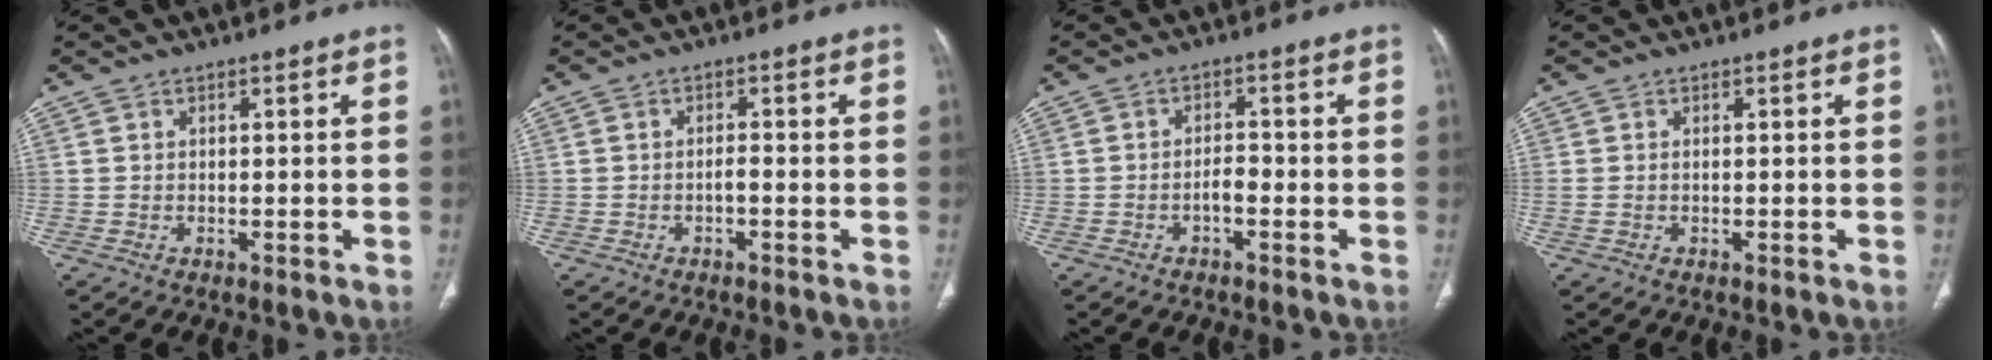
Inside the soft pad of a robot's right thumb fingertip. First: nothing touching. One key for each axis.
{"total": 1.2, "fx": -0.7, "fy": 0.4, "fz": 0.9, "tx": -0.016, "ty": 0.007, "tz": -0.012}
{"total": 2.4, "fx": -1.2, "fy": 1.0, "fz": 1.8, "tx": -0.025, "ty": 0.015, "tz": -0.021}
{"total": 1.0, "fx": 0.1, "fy": 0.6, "fz": 0.8, "tx": -0.026, "ty": 0.006, "tz": 0.007}